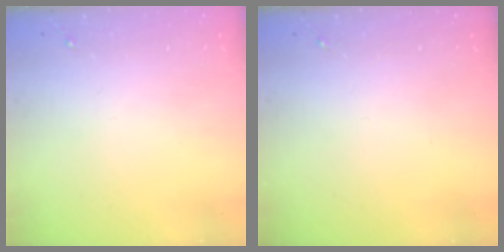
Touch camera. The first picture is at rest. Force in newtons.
{"total": 0.0}